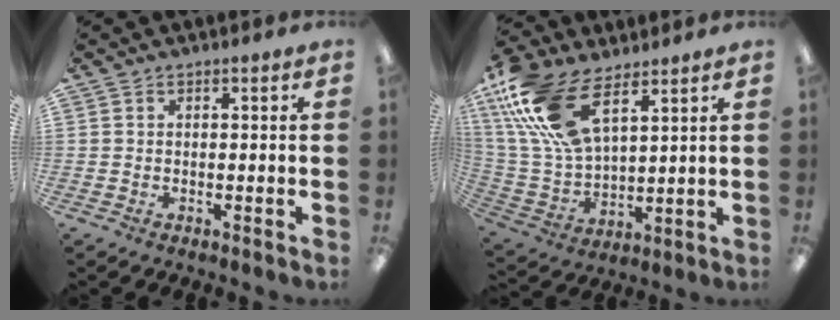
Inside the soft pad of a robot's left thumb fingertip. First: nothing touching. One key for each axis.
{"total": 19.7, "fx": 10.9, "fy": 9.8, "fz": 13.2, "tx": -0.305, "ty": -0.036, "tz": 0.195}